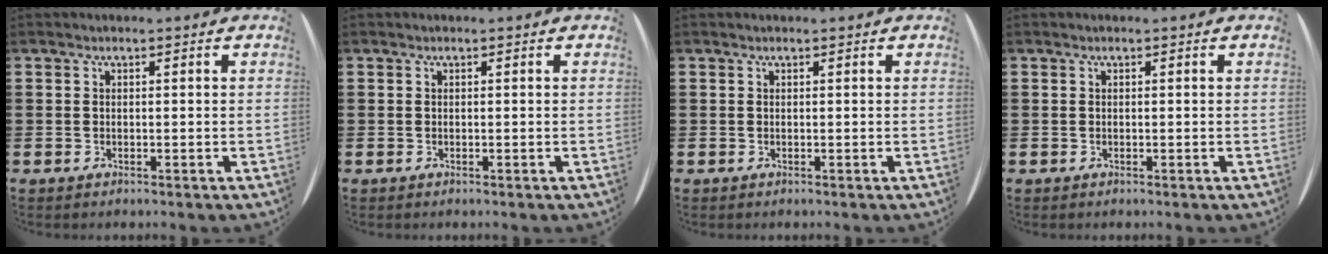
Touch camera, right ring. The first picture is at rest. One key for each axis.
{"total": 0.0}
{"total": 0.0}
{"total": 0.0}